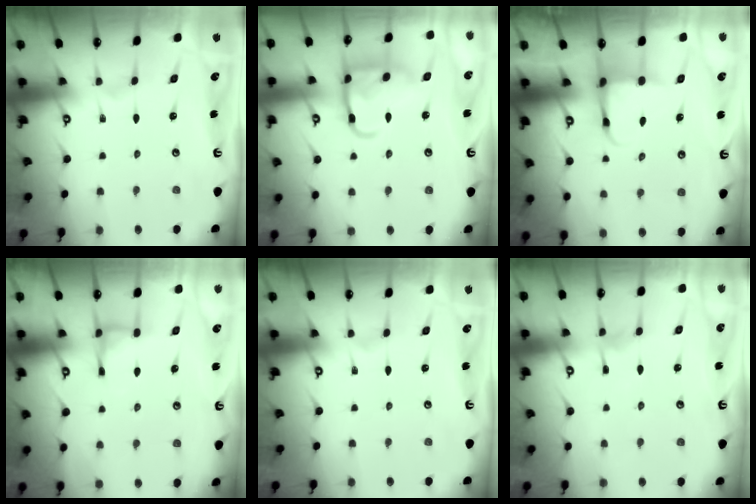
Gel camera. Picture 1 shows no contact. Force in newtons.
{"total": 13.8, "press": 13.7, "slide": 1.1}
{"total": 4.0, "press": 3.8, "slide": 1.1}
{"total": 5.4, "press": 5.3, "slide": 0.7}
{"total": 0.0}
{"total": 3.6, "press": 3.6, "slide": 0.3}